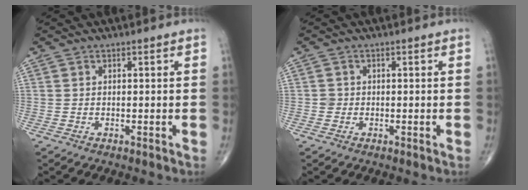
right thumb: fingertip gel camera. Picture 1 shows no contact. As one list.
[{"total": 1.2, "force": [-0.2, 1.2, 0.2], "torque": [0.002, 0.004, -0.004]}]